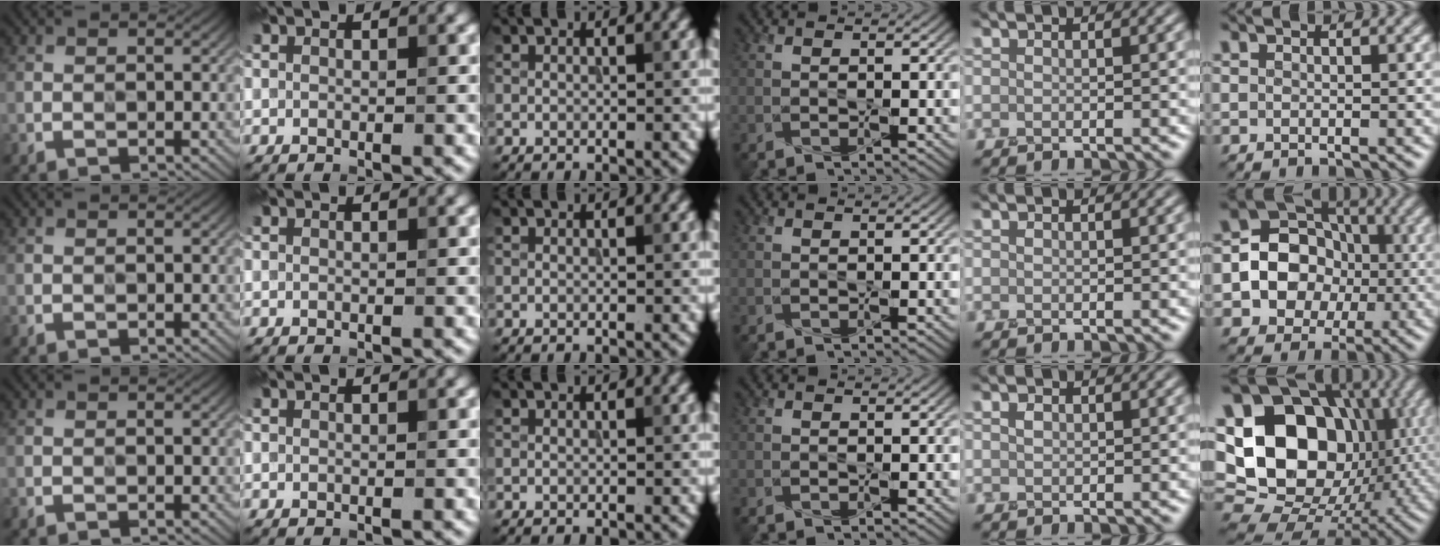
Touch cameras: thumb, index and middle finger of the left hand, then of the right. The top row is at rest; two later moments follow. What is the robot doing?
{"motion": "press", "object": "button"}